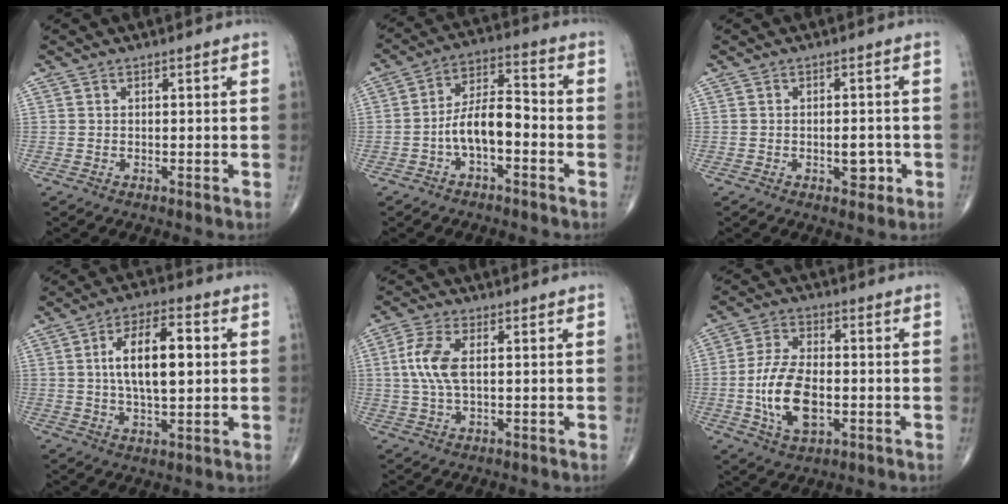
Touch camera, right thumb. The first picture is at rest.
{"total": 9.0, "force": [-2.9, 4.1, 7.5], "torque": [-0.127, 0.045, -0.059]}
{"total": 3.5, "force": [-1.1, 1.9, 2.8], "torque": [-0.025, 0.003, -0.011]}
{"total": 12.6, "force": [1.7, 5.4, 11.3], "torque": [-0.184, 0.008, 0.026]}
{"total": 6.9, "force": [0.9, 3.1, 6.2], "torque": [-0.153, 0.009, 0.017]}
{"total": 12.4, "force": [-2.1, 6.6, 10.3], "torque": [-0.196, 0.005, -0.037]}